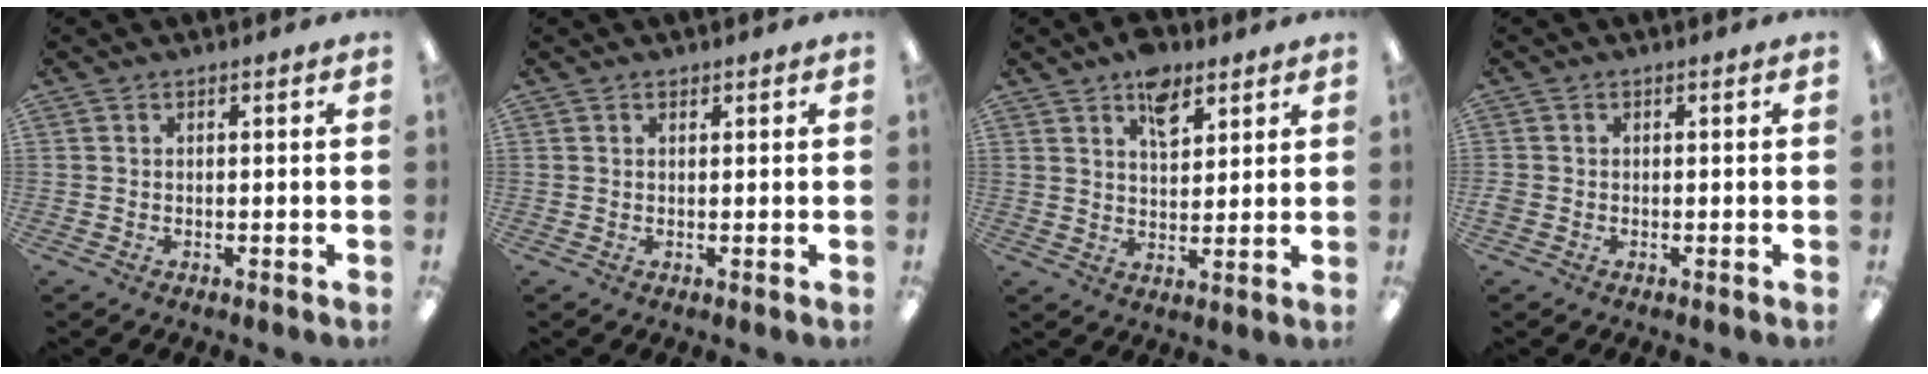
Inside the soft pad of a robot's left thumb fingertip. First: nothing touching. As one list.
[{"total": 0.9, "force": [0.7, 0.5, 0.2], "torque": [-0.003, 0.001, 0.012]}, {"total": 7.8, "force": [5.0, 4.3, 4.1], "torque": [-0.054, -0.021, 0.088]}, {"total": 1.2, "force": [-0.4, 1.1, 0.5], "torque": [-0.007, 0.003, -0.007]}]